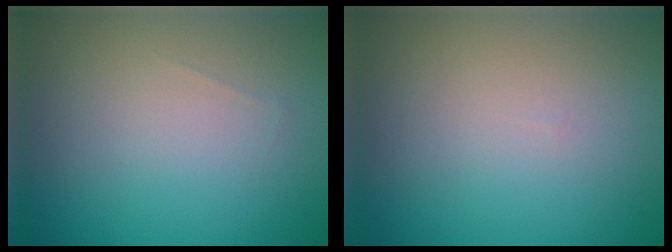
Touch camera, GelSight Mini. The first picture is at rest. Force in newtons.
{"total": 0.0}